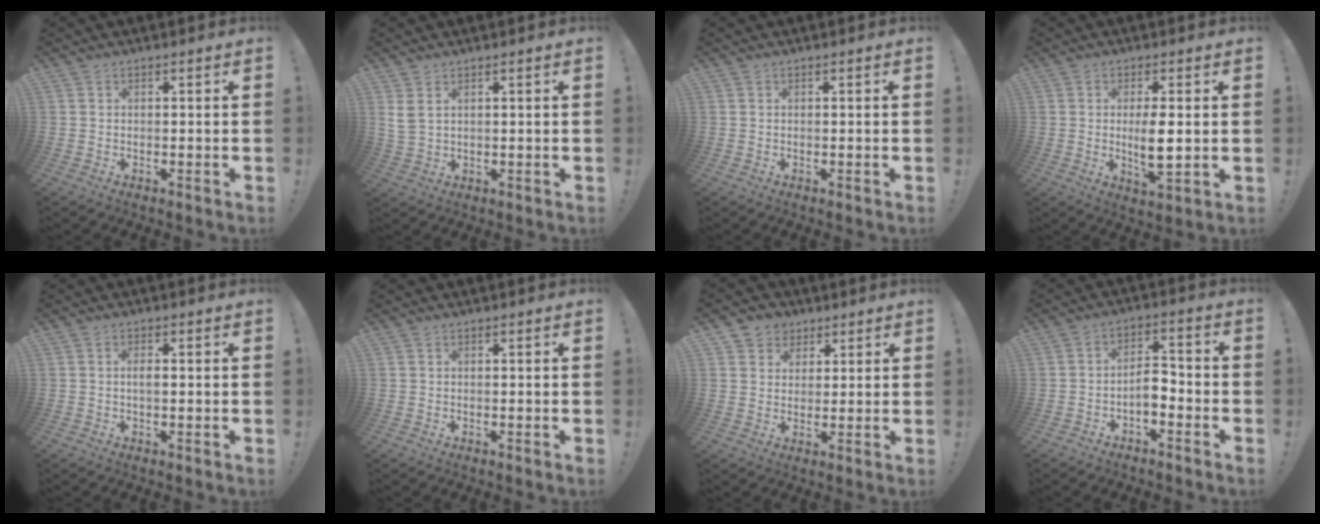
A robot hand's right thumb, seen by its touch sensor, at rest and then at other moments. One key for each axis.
{"total": 3.5, "fx": 1.8, "fy": 1.7, "fz": 2.4, "tx": -0.041, "ty": -0.005, "tz": 0.034}
{"total": 0.0}
{"total": 7.4, "fx": 0.1, "fy": 2.5, "fz": 6.9, "tx": -0.123, "ty": -0.018, "tz": -0.003}
{"total": 2.0, "fx": -0.2, "fy": 0.7, "fz": 1.9, "tx": -0.029, "ty": 0.002, "tz": -0.005}
{"total": 0.0}
{"total": 5.4, "fx": 2.4, "fy": 4.8, "fz": 0.7, "tx": -0.008, "ty": -0.016, "tz": 0.048}
{"total": 6.9, "fx": -3.1, "fy": 3.6, "fz": 5.0, "tx": -0.100, "ty": 0.016, "tz": -0.056}